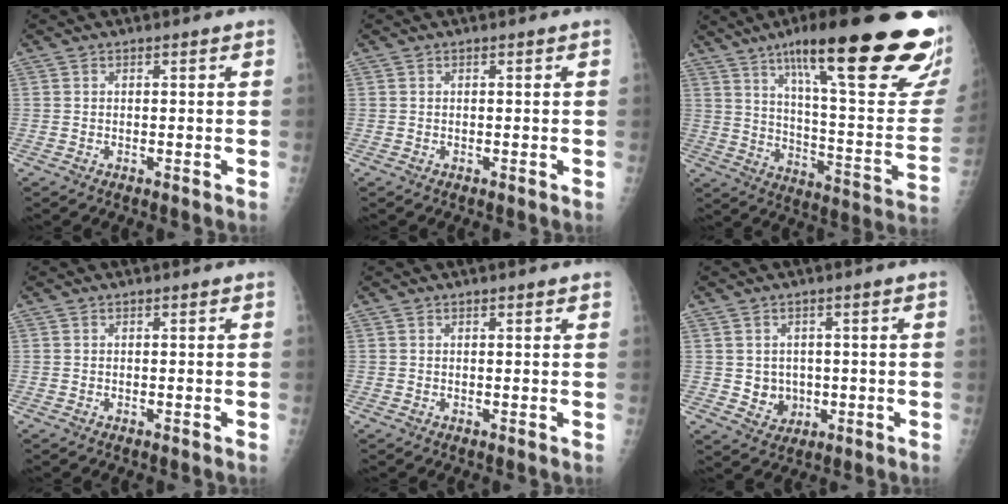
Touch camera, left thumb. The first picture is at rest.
{"total": 0.0}
{"total": 33.6, "force": [20.2, 5.9, 26.1], "torque": [-0.293, -0.058, 0.301]}
{"total": 0.0}
{"total": 1.1, "force": [0.8, 0.3, 0.7], "torque": [-0.007, 0.000, 0.009]}
{"total": 4.6, "force": [-0.2, 4.2, 1.9], "torque": [-0.008, 0.001, 0.009]}